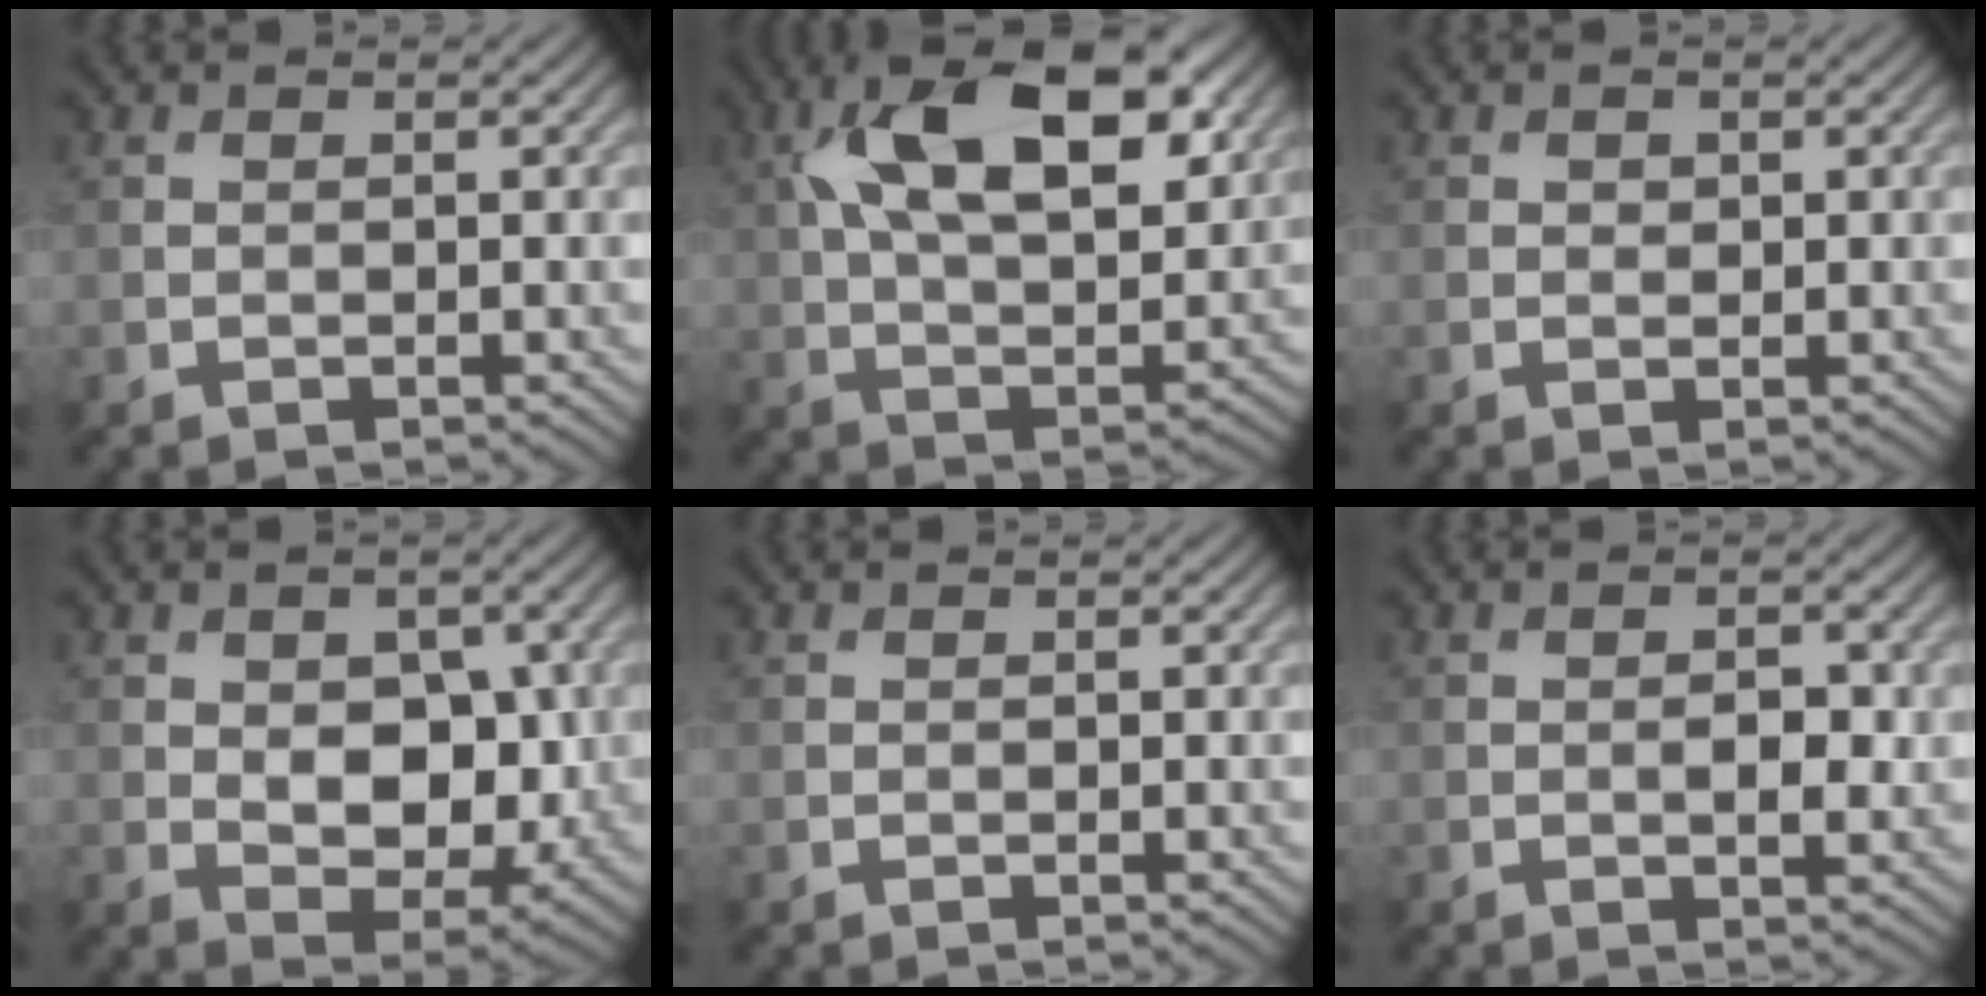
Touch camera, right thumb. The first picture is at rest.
{"total": 15.4, "force": [5.6, 7.4, 12.3], "torque": [-0.223, 0.021, 0.087]}
{"total": 0.6, "force": [0.2, 0.5, 0.2], "torque": [-0.001, -0.005, 0.002]}
{"total": 7.4, "force": [0.3, 4.8, 5.6], "torque": [-0.095, -0.016, 0.006]}
{"total": 0.0}
{"total": 2.3, "force": [-0.2, 1.1, 2.1], "torque": [-0.031, -0.004, -0.003]}